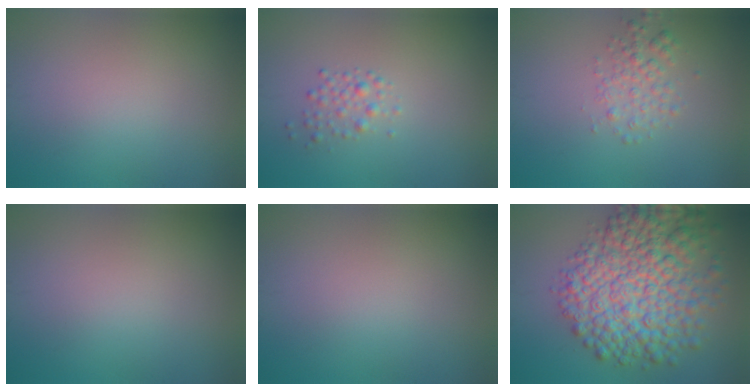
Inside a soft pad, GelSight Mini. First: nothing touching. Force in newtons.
{"total": 1.4, "press": 1.4, "slide": 0.0}
{"total": 2.2, "press": 2.2, "slide": 0.1}
{"total": 0.0}
{"total": 0.0}
{"total": 10.8, "press": 10.8, "slide": 0.2}